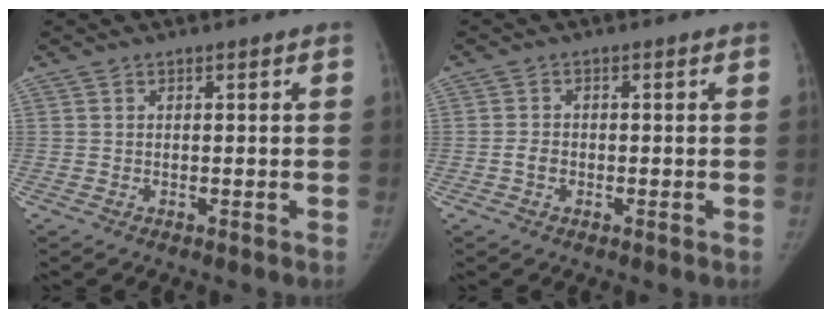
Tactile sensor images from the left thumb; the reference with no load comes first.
{"total": 2.2, "force": [-0.6, 1.6, 1.2], "torque": [-0.019, 0.009, -0.012]}